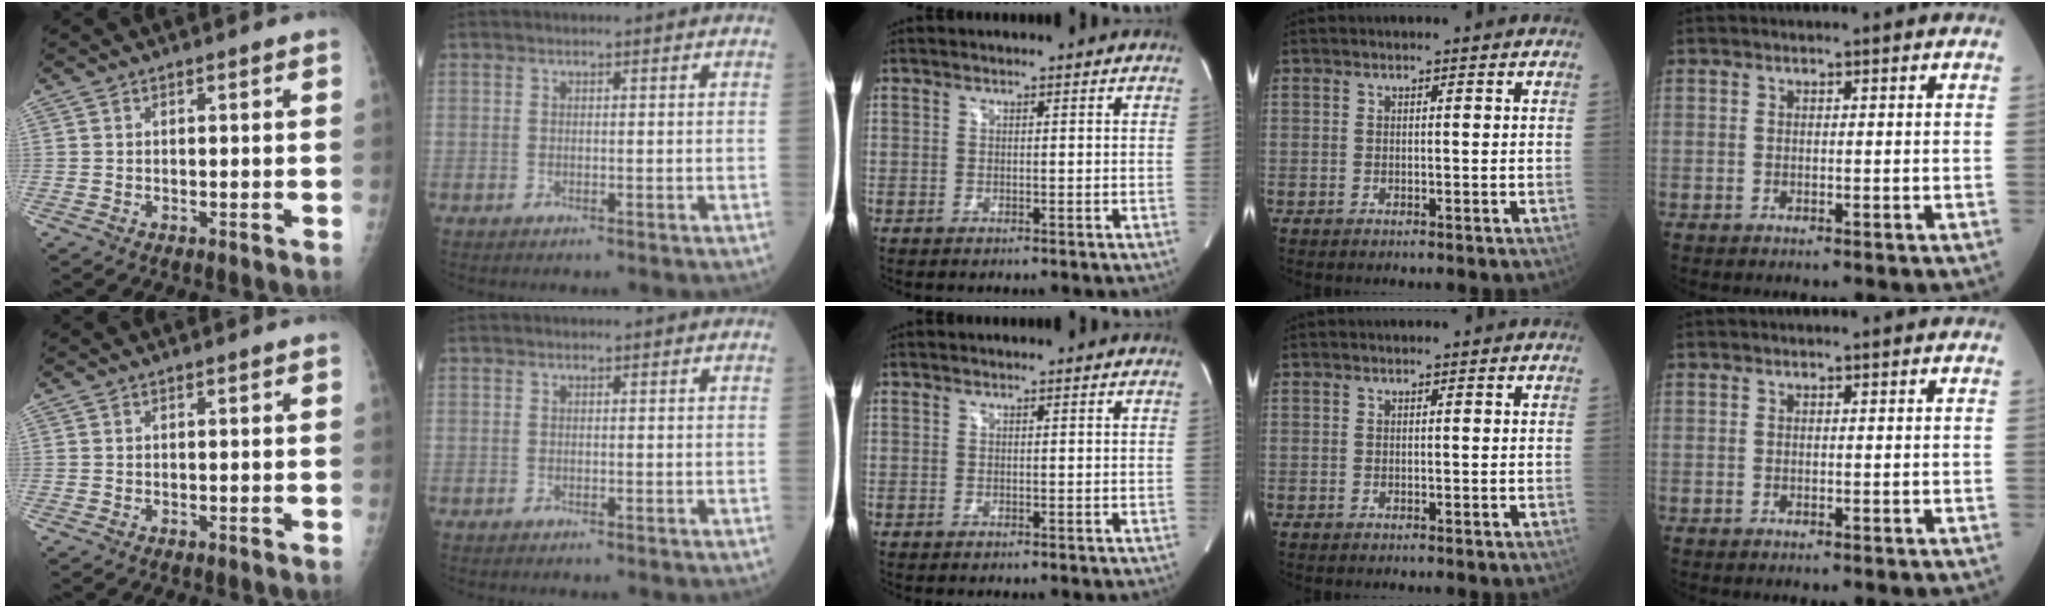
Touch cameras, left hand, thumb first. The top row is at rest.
{}